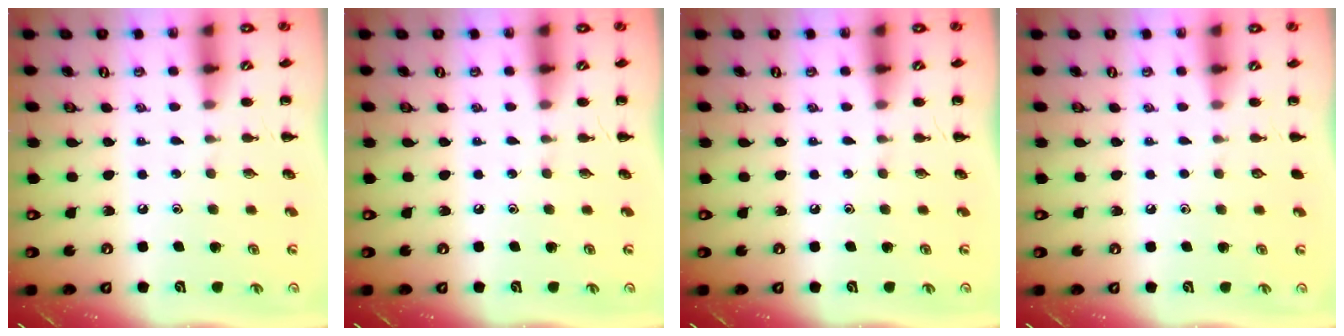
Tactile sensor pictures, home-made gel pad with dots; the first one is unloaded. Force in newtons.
{"total": 0.0}
{"total": 0.0}
{"total": 0.0}